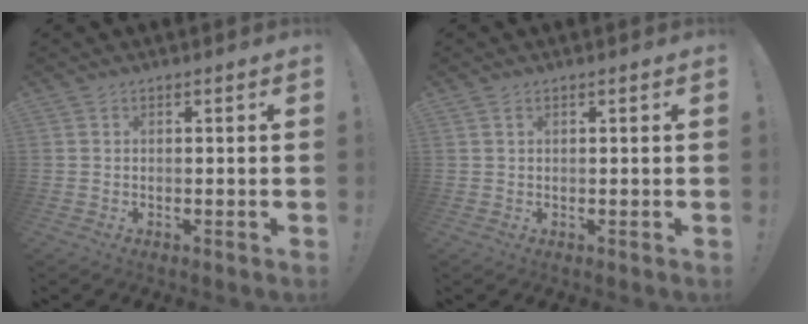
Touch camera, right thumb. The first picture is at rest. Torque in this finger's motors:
{"motor_torque": [0.13, 0.42, -0.04, -0.42, 0.01]}